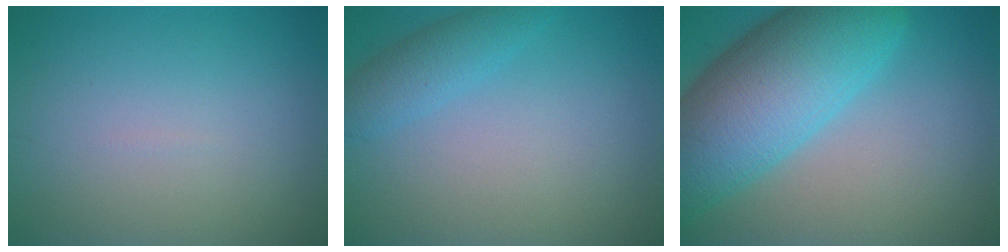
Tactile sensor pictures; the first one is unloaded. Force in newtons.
{"total": 2.6, "press": 2.6, "slide": 0.2}
{"total": 11.8, "press": 11.8, "slide": 0.3}